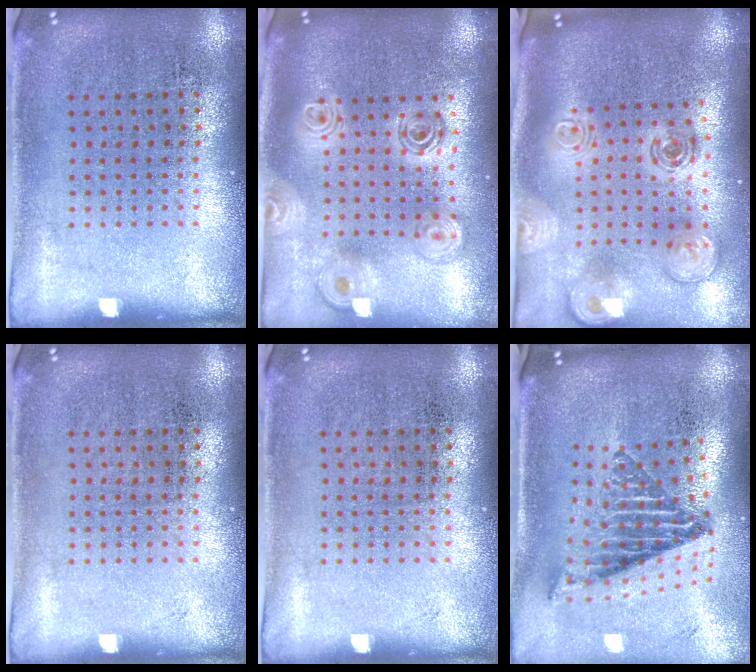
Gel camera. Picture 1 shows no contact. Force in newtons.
{"total": 2.2, "press": 1.8, "slide": 1.4}
{"total": 2.6, "press": 1.8, "slide": 1.8}
{"total": 0.0}
{"total": 0.0}
{"total": 1.9, "press": 1.3, "slide": 1.5}